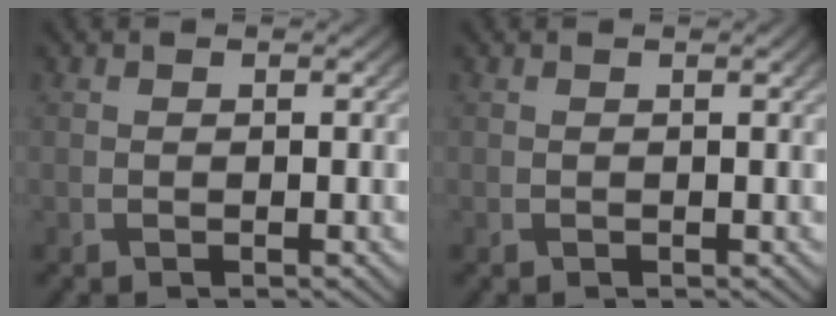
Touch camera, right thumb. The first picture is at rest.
{"total": 0.7, "force": [0.3, 0.1, 0.7], "torque": [-0.010, 0.004, 0.005]}